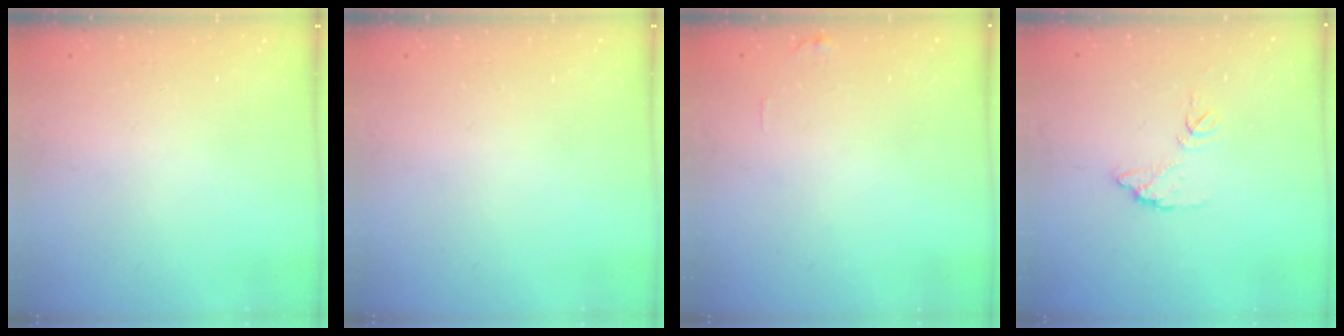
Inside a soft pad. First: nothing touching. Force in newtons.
{"total": 0.0}
{"total": 5.1, "press": 5.1, "slide": 0.3}
{"total": 7.2, "press": 7.2, "slide": 0.3}